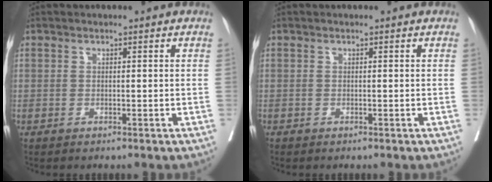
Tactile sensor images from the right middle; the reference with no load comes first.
{"total": 0.0}